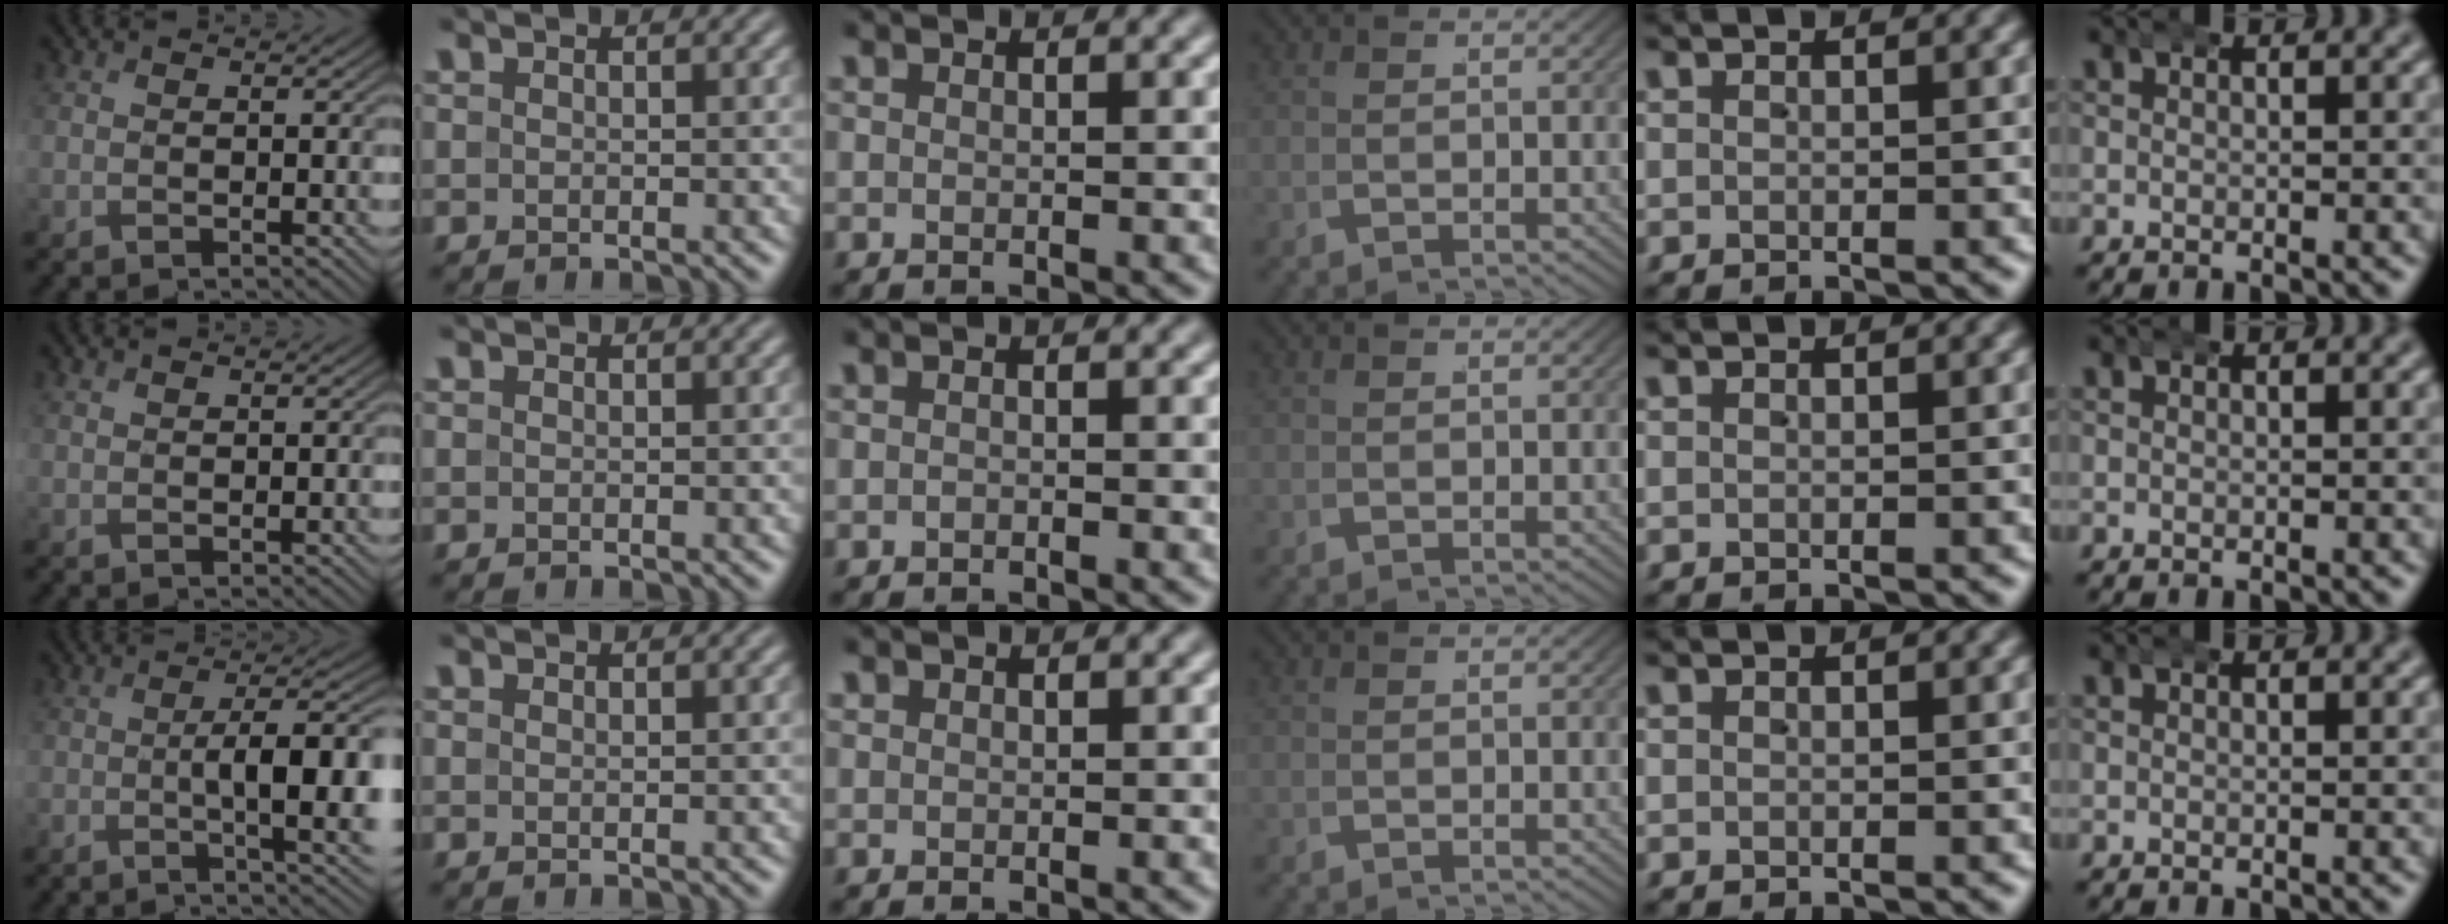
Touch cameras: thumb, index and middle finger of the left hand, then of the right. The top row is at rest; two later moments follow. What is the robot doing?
{"motion": "wrap", "object": "aluminum foil"}